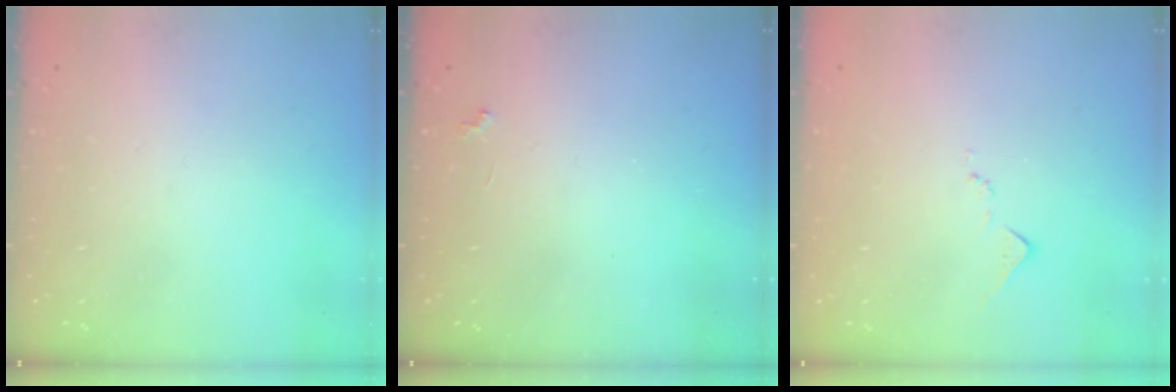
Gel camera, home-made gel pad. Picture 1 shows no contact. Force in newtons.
{"total": 2.3, "press": 2.3, "slide": 0.4}
{"total": 7.1, "press": 7.1, "slide": 0.3}